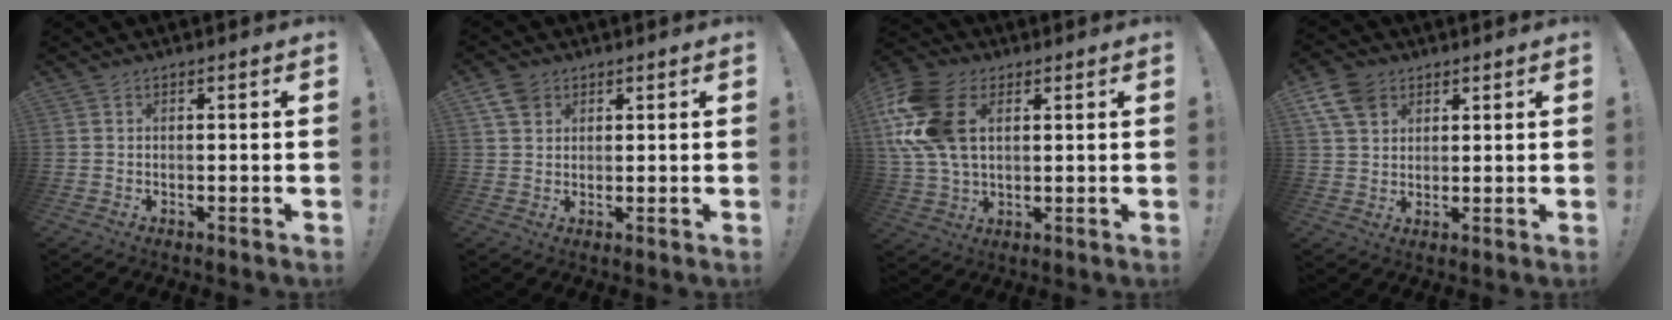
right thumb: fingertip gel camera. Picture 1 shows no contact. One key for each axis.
{"total": 5.2, "fx": 2.9, "fy": 3.6, "fz": 2.3, "tx": -0.038, "ty": -0.008, "tz": 0.058}
{"total": 18.8, "fx": 5.3, "fy": 12.4, "fz": 13.2, "tx": -0.273, "ty": -0.006, "tz": 0.097}
{"total": 8.8, "fx": 4.7, "fy": 6.1, "fz": 4.2, "tx": -0.072, "ty": -0.013, "tz": 0.094}